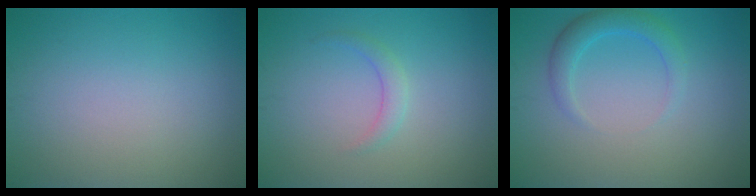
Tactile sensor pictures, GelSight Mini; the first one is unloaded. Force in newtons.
{"total": 1.4, "press": 1.4, "slide": 0.1}
{"total": 2.5, "press": 2.5, "slide": 0.2}